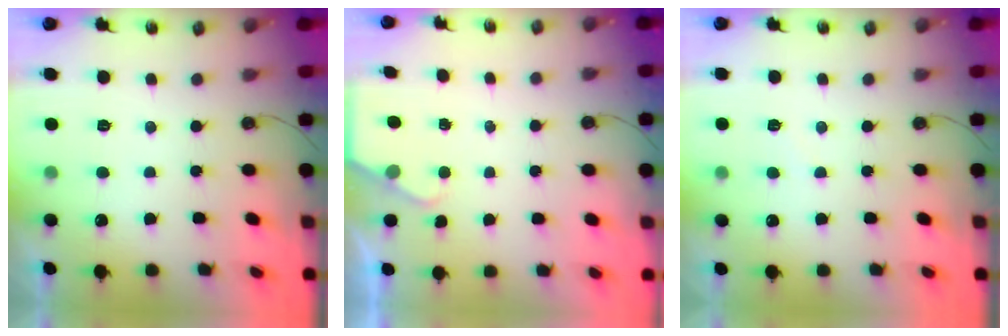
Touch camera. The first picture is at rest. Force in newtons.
{"total": 1.7, "press": 1.7, "slide": 0.3}
{"total": 2.5, "press": 2.5, "slide": 0.3}